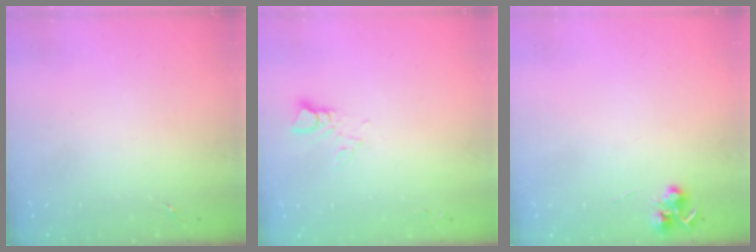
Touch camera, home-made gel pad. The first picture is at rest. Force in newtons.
{"total": 3.2, "press": 3.2, "slide": 0.3}
{"total": 5.7, "press": 5.6, "slide": 0.4}